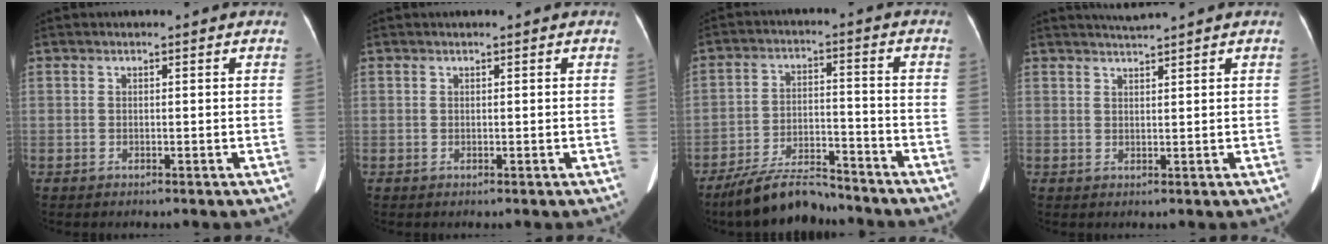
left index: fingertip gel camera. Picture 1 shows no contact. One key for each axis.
{"total": 0.0}
{"total": 10.0, "fx": -9.0, "fy": 2.0, "fz": 3.8, "tx": -0.074, "ty": -0.010, "tz": -0.156}
{"total": 2.0, "fx": 1.8, "fy": -0.9, "fz": 0.2, "tx": -0.006, "ty": 0.002, "tz": 0.040}